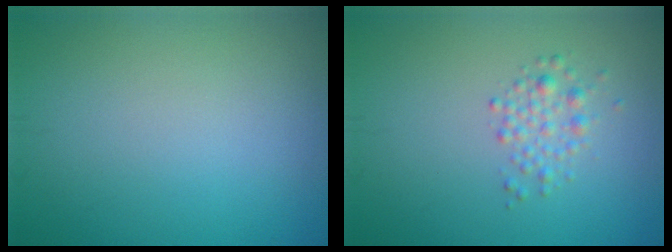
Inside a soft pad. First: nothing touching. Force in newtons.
{"total": 1.8, "press": 1.8, "slide": 0.1}